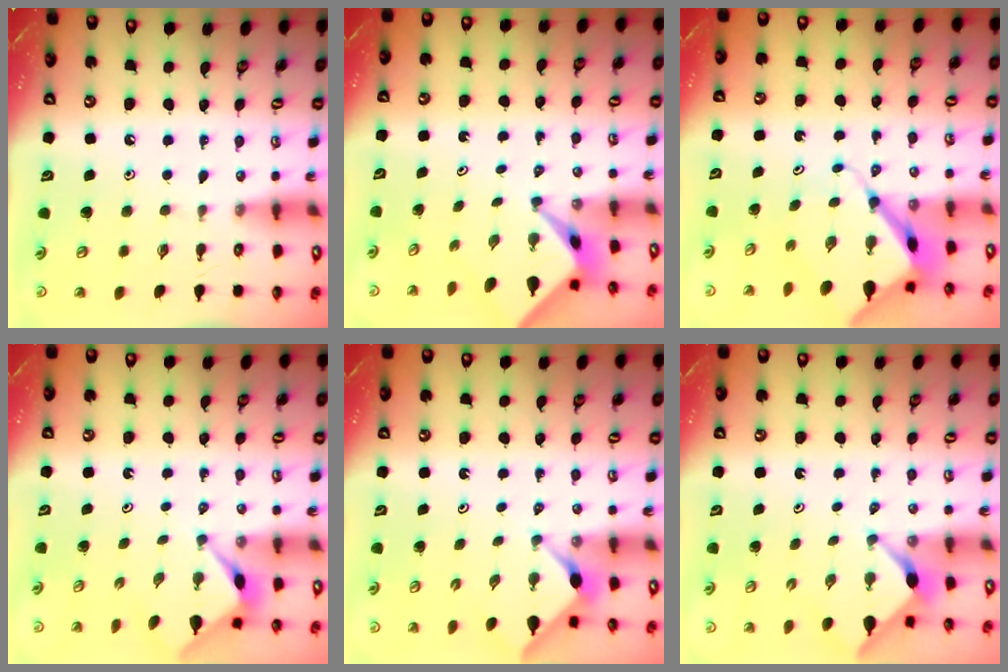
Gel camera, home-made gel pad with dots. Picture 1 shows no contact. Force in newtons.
{"total": 2.5, "press": 2.5, "slide": 0.2}
{"total": 9.8, "press": 9.7, "slide": 1.0}
{"total": 2.8, "press": 2.8, "slide": 0.2}
{"total": 3.0, "press": 3.0, "slide": 0.4}
{"total": 2.5, "press": 2.5, "slide": 0.3}